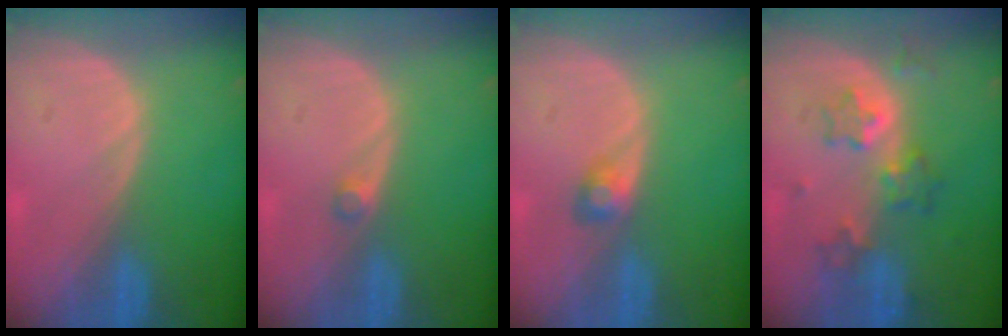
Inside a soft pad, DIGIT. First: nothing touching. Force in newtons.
{"total": 1.3, "press": 1.1, "slide": 0.6}
{"total": 2.1, "press": 2.1, "slide": 0.2}
{"total": 6.0, "press": 5.8, "slide": 1.5}